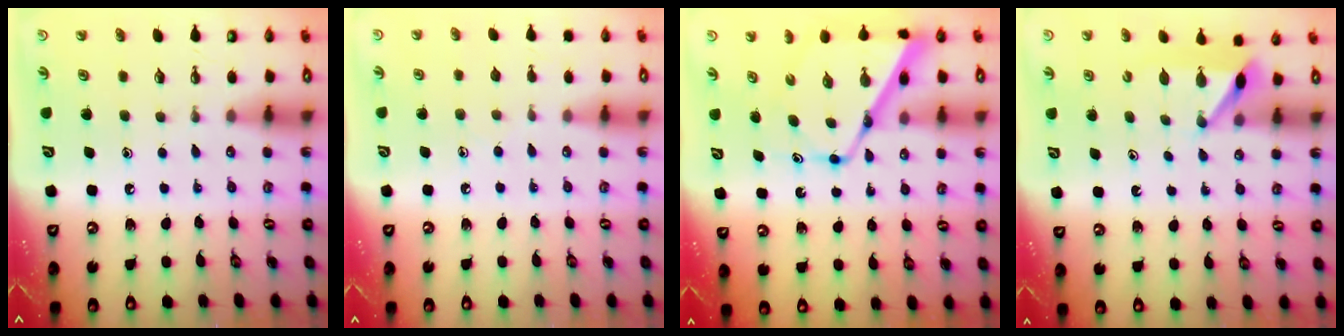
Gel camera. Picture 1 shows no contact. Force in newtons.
{"total": 4.7, "press": 4.7, "slide": 0.4}
{"total": 12.7, "press": 12.7, "slide": 1.0}
{"total": 6.5, "press": 6.5, "slide": 0.7}